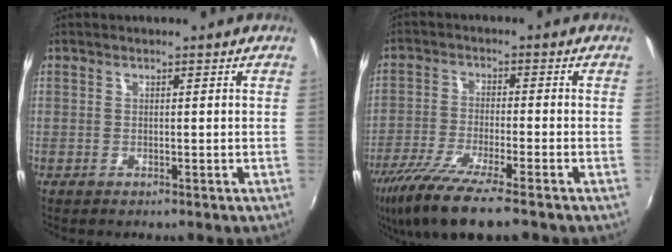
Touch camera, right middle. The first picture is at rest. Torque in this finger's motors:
{"motor_torque": [1.12, -1.01, 0.42, 0.17]}